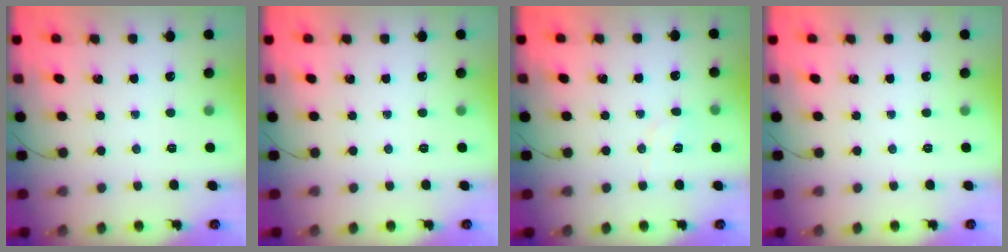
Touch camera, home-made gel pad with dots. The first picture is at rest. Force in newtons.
{"total": 0.0}
{"total": 4.0, "press": 3.8, "slide": 1.4}
{"total": 0.0}